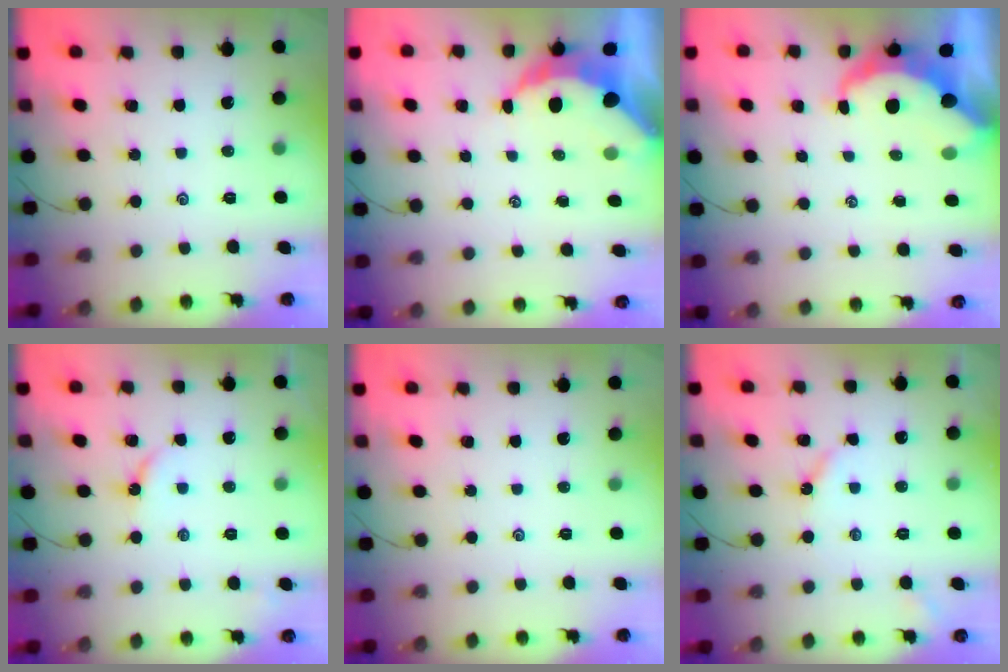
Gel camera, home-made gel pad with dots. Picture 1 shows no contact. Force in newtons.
{"total": 7.9, "press": 7.8, "slide": 1.1}
{"total": 8.3, "press": 8.2, "slide": 1.3}
{"total": 2.9, "press": 2.9, "slide": 0.4}
{"total": 0.0}
{"total": 3.5, "press": 3.5, "slide": 0.5}